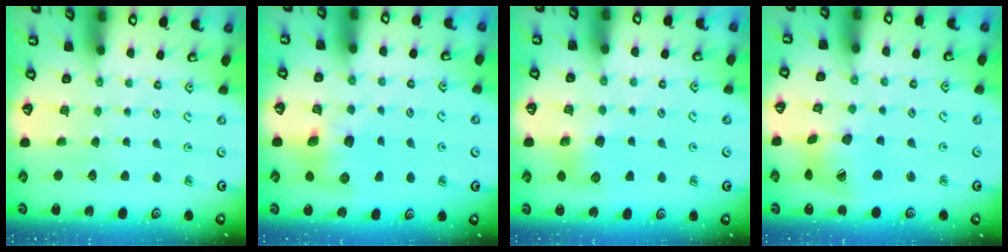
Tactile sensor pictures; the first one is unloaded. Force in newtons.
{"total": 8.0, "press": 8.0, "slide": 1.1}
{"total": 8.3, "press": 8.3, "slide": 0.5}
{"total": 12.0, "press": 12.0, "slide": 1.0}